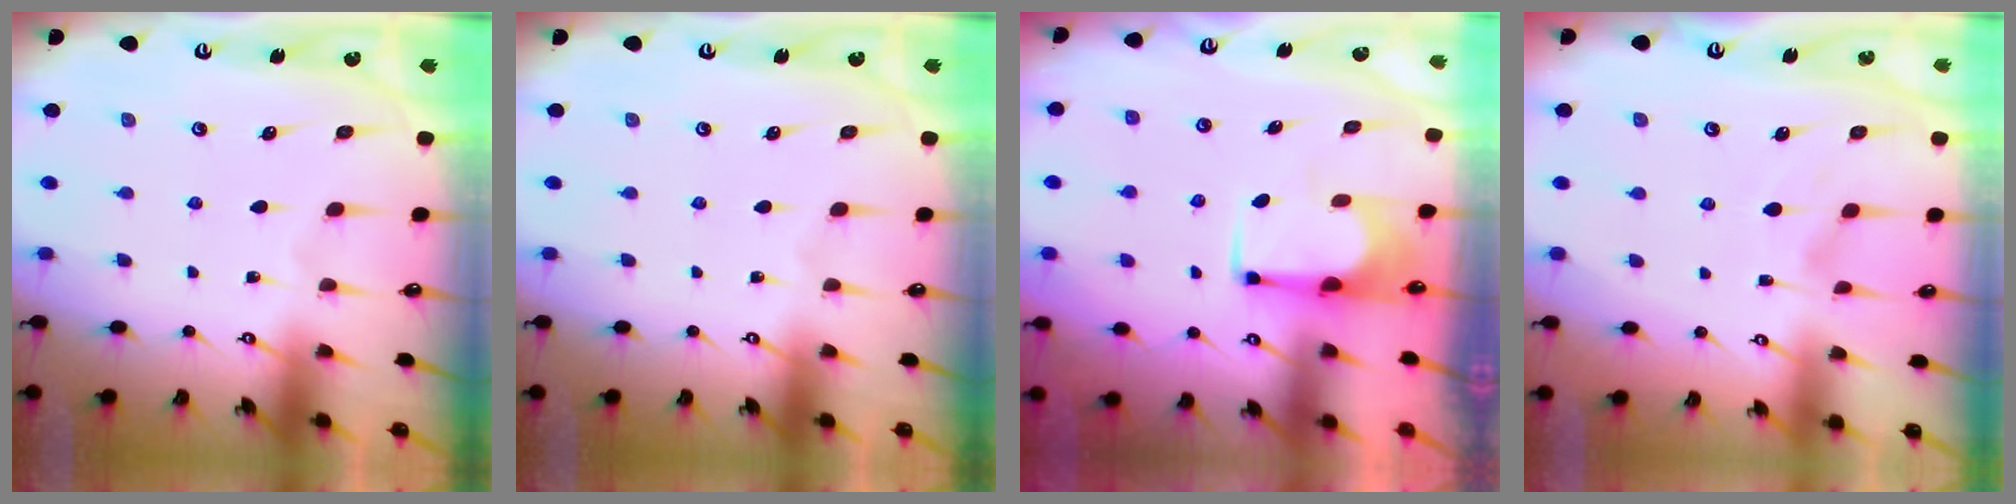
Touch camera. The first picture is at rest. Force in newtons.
{"total": 0.0}
{"total": 1.6, "press": 1.5, "slide": 0.6}
{"total": 2.5, "press": 2.1, "slide": 1.3}